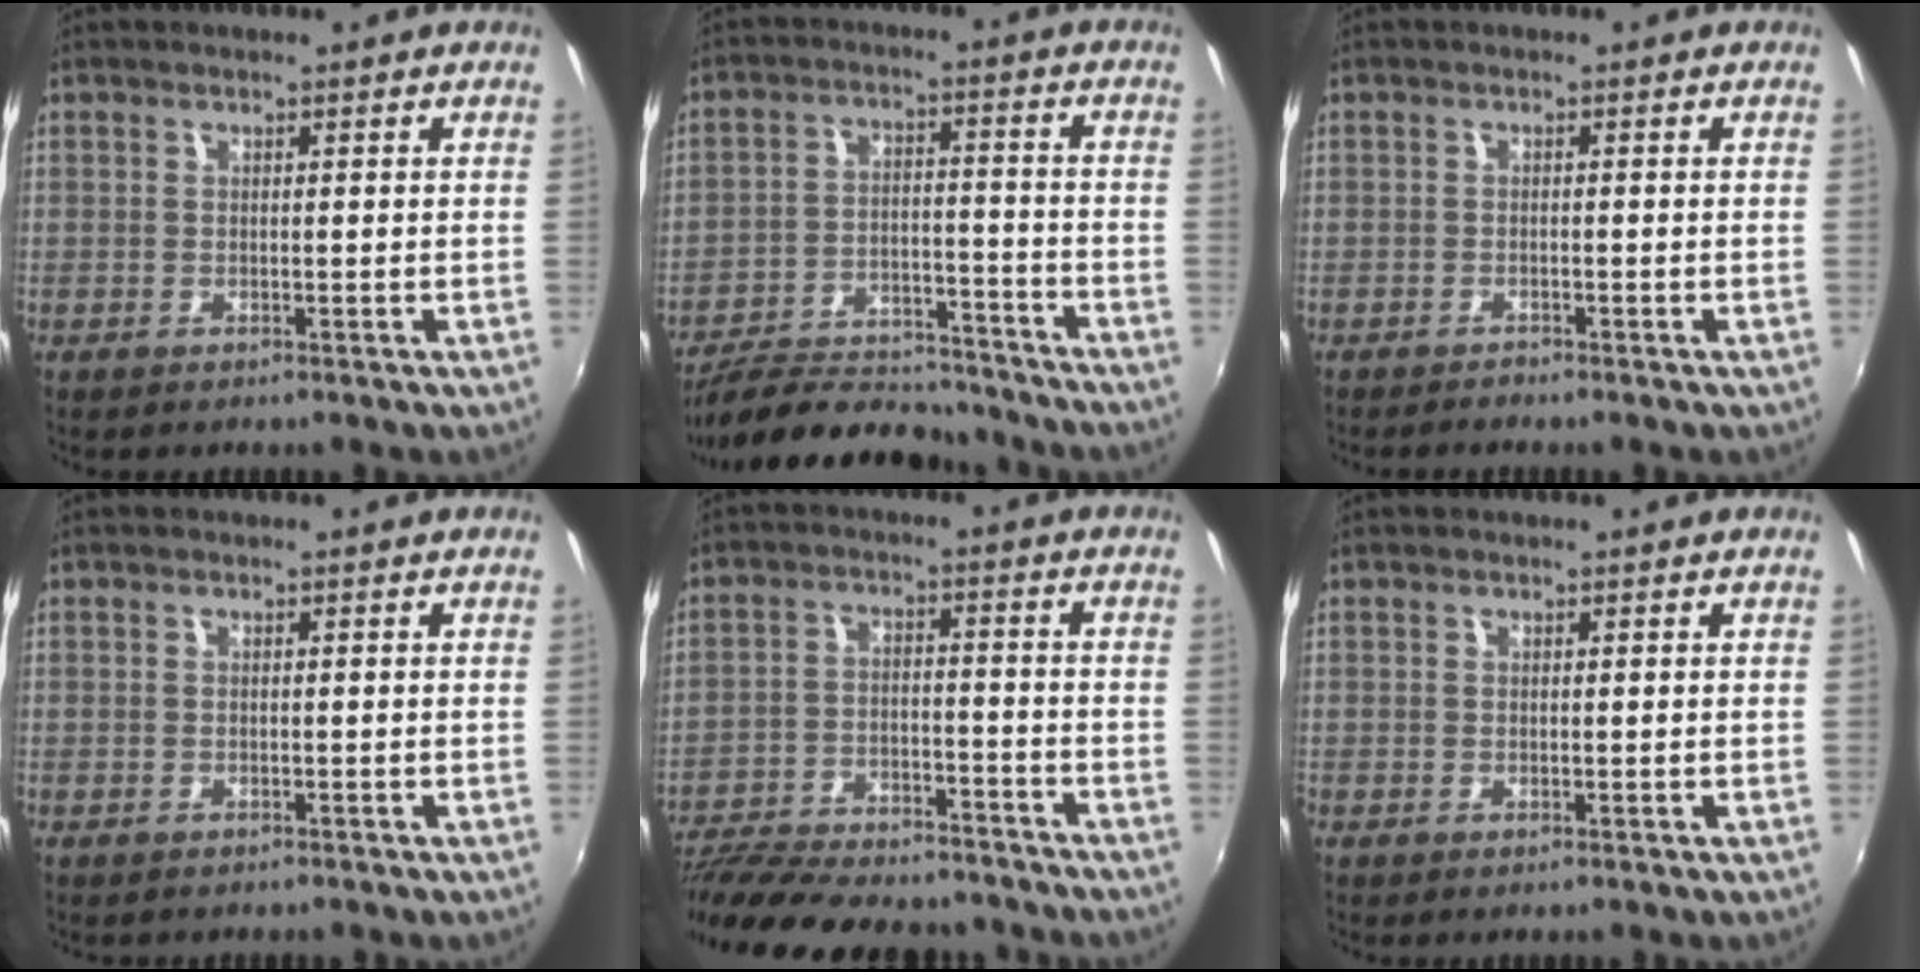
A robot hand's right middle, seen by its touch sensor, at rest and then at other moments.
{"total": 17.8, "force": [-16.0, 4.7, 6.3], "torque": [-0.129, 0.003, -0.236]}
{"total": 1.6, "force": [-1.6, 0.1, 0.1], "torque": [-0.010, -0.007, -0.029]}
{"total": 0.6, "force": [-0.5, 0.3, 0.1], "torque": [-0.005, 0.001, -0.006]}
{"total": 24.1, "force": [-20.8, 6.9, 10.2], "torque": [-0.210, -0.016, -0.303]}
{"total": 0.0}